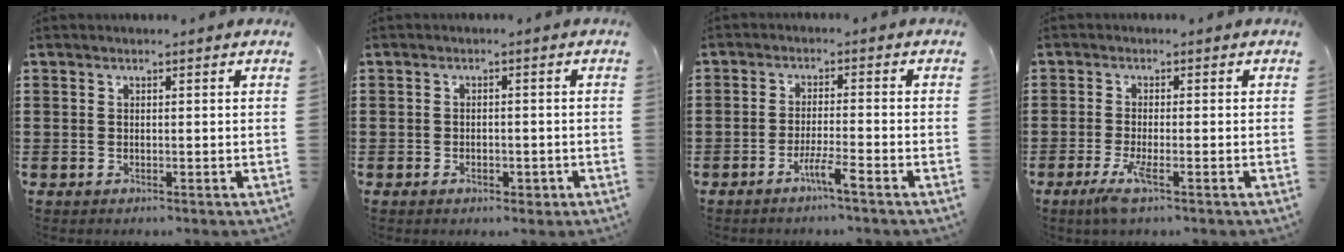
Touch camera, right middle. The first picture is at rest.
{"total": 1.8, "force": [-1.1, 1.1, 0.9], "torque": [-0.011, -0.001, -0.025]}
{"total": 3.9, "force": [-2.9, 0.0, 2.6], "torque": [-0.049, 0.001, -0.054]}
{"total": 3.8, "force": [-1.8, 0.5, 3.4], "torque": [-0.075, -0.016, -0.035]}